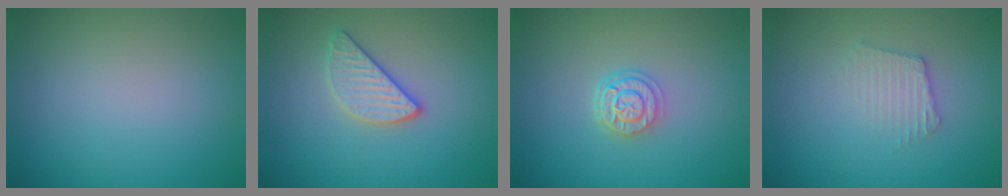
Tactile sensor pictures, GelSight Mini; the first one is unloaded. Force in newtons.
{"total": 2.6, "press": 2.5, "slide": 0.7}
{"total": 2.7, "press": 2.2, "slide": 1.6}
{"total": 2.1, "press": 2.0, "slide": 0.4}